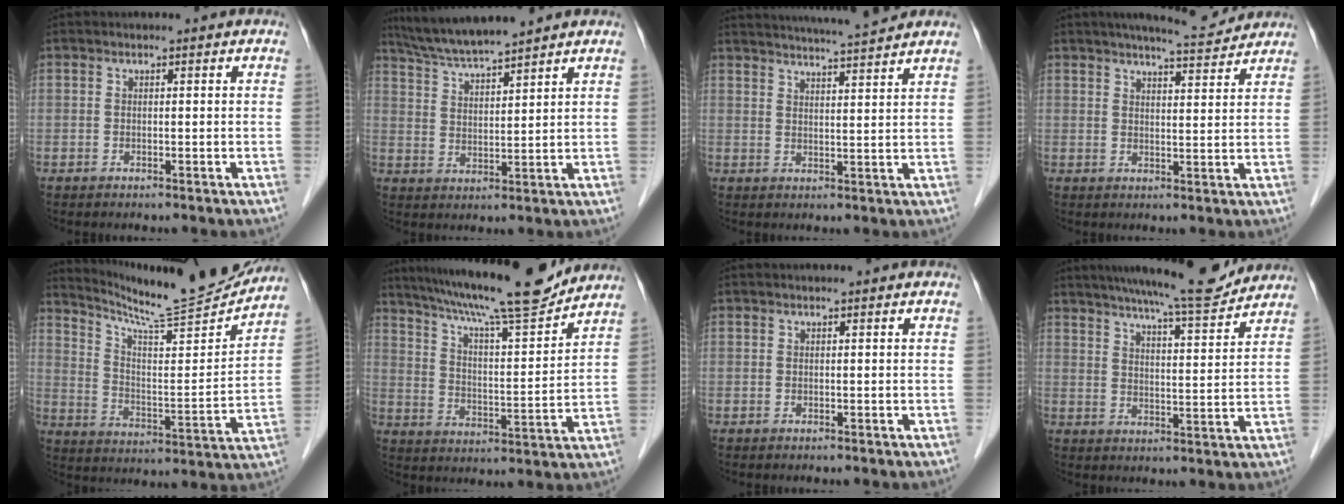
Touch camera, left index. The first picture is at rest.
{"total": 8.6, "force": [7.8, -0.5, 3.5], "torque": [-0.069, 0.019, 0.148]}
{"total": 10.9, "force": [10.1, -1.0, 4.2], "torque": [-0.075, 0.010, 0.138]}
{"total": 7.3, "force": [6.8, 0.6, 2.5], "torque": [-0.044, 0.005, 0.092]}
{"total": 17.8, "force": [17.0, -0.5, 5.4], "torque": [-0.098, -0.050, 0.256]}
{"total": 17.6, "force": [15.3, 0.8, 8.6], "torque": [-0.147, 0.007, 0.237]}
{"total": 0.0}
{"total": 12.4, "force": [11.3, 0.5, 5.0], "torque": [-0.077, -0.002, 0.159]}